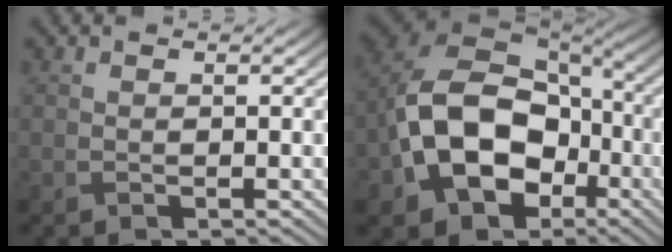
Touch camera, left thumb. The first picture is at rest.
{"total": 15.0, "force": [-4.1, 10.9, 9.4], "torque": [-0.209, -0.029, -0.071]}